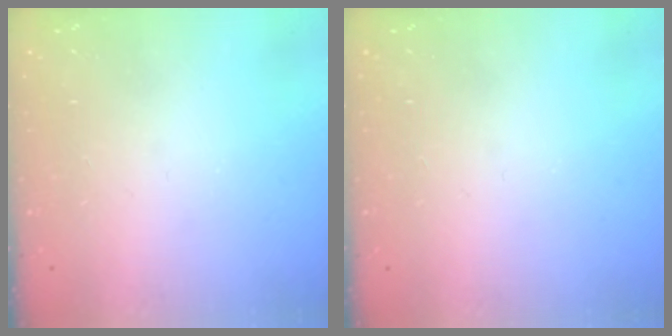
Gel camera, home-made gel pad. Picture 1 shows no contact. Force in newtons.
{"total": 0.0}